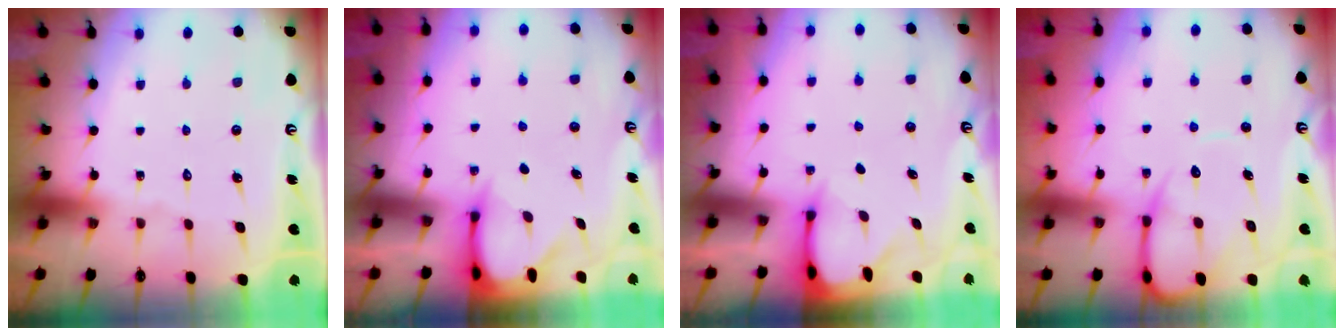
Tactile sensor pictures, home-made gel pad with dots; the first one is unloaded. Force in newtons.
{"total": 3.2, "press": 3.2, "slide": 0.3}
{"total": 2.4, "press": 2.4, "slide": 0.3}
{"total": 7.9, "press": 7.9, "slide": 0.9}